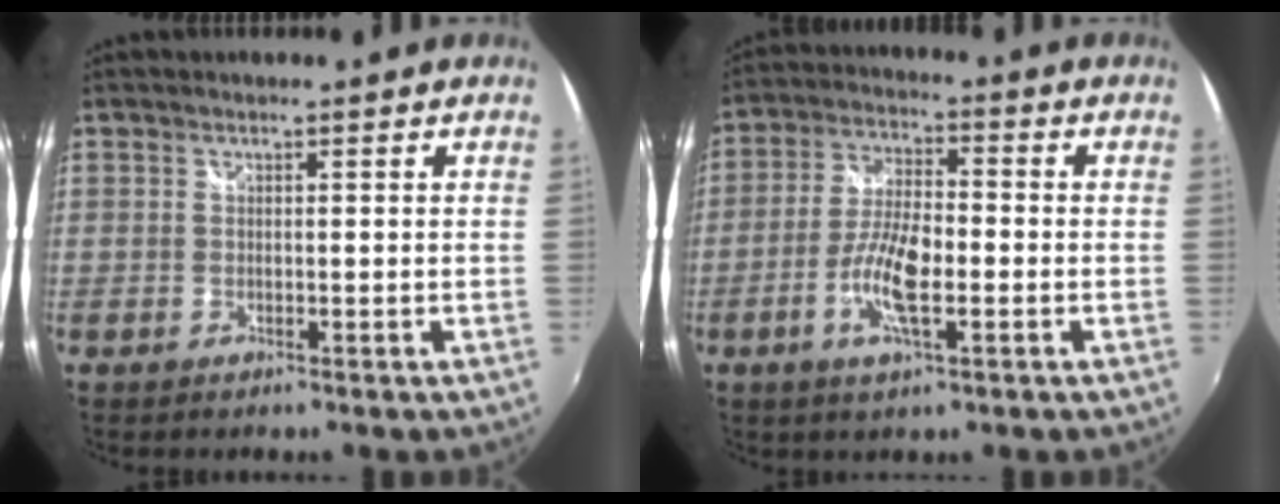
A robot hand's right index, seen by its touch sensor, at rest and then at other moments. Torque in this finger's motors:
{"motor_torque": [0.39, -0.15, 0.29, 0.11]}